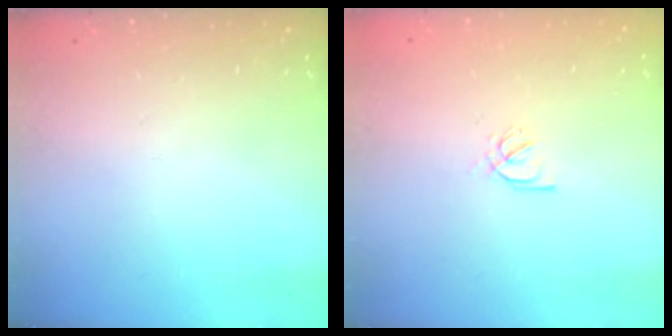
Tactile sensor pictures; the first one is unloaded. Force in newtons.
{"total": 2.1, "press": 2.1, "slide": 0.2}